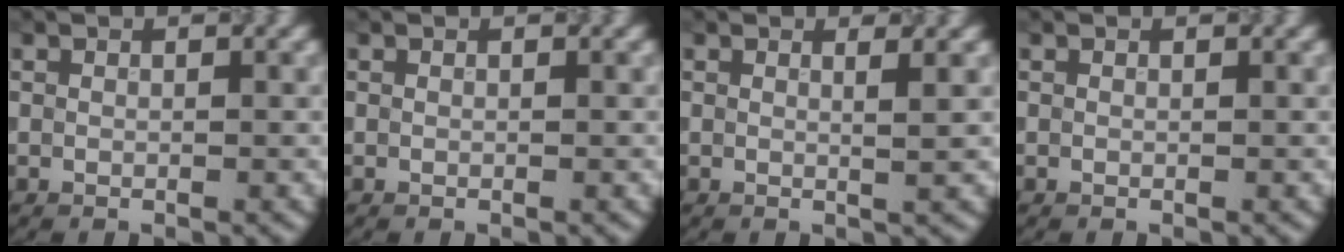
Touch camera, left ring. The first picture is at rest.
{"total": 0.0}
{"total": 1.8, "force": [0.5, 0.7, 1.6], "torque": [-0.017, 0.002, -0.006]}
{"total": 0.0}